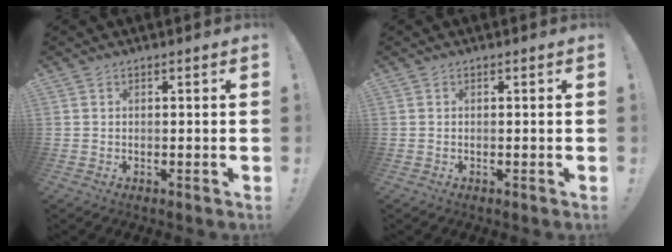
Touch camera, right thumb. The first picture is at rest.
{"total": 0.0}